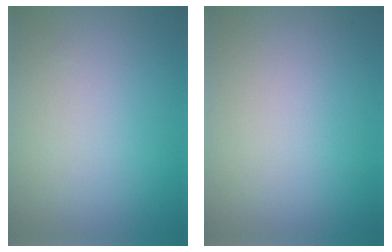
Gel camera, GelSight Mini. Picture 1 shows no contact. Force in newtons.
{"total": 0.0}